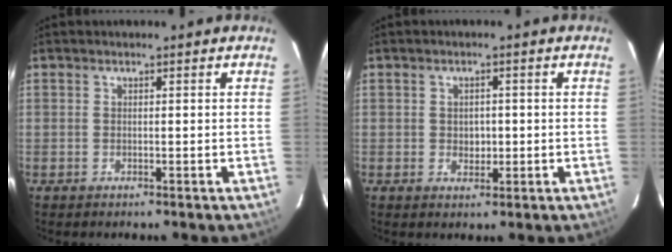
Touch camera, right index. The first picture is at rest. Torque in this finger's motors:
{"motor_torque": [-0.01, 0.06, -0.04, 0.00]}